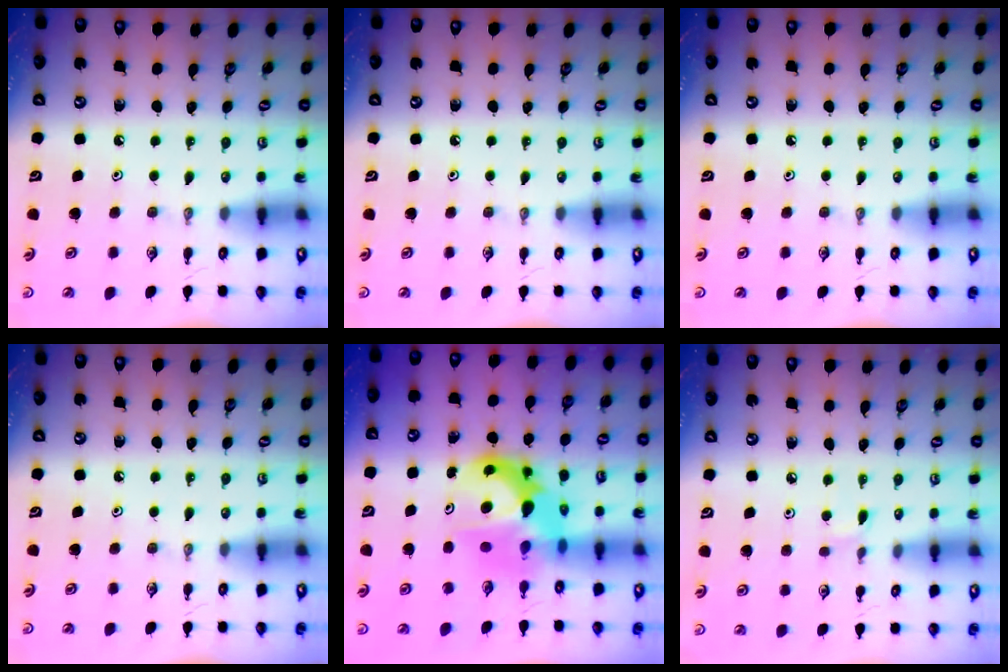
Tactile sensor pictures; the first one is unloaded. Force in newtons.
{"total": 0.0}
{"total": 0.0}
{"total": 0.0}
{"total": 11.0, "press": 11.0, "slide": 0.8}
{"total": 1.6, "press": 1.5, "slide": 0.2}